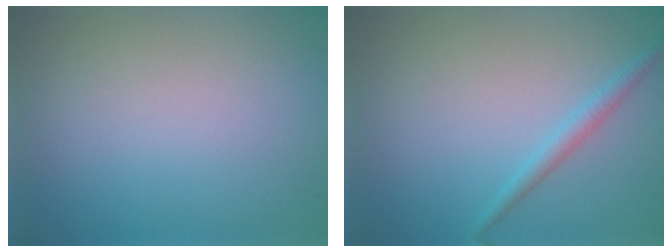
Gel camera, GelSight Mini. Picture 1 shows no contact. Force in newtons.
{"total": 1.6, "press": 1.6, "slide": 0.1}